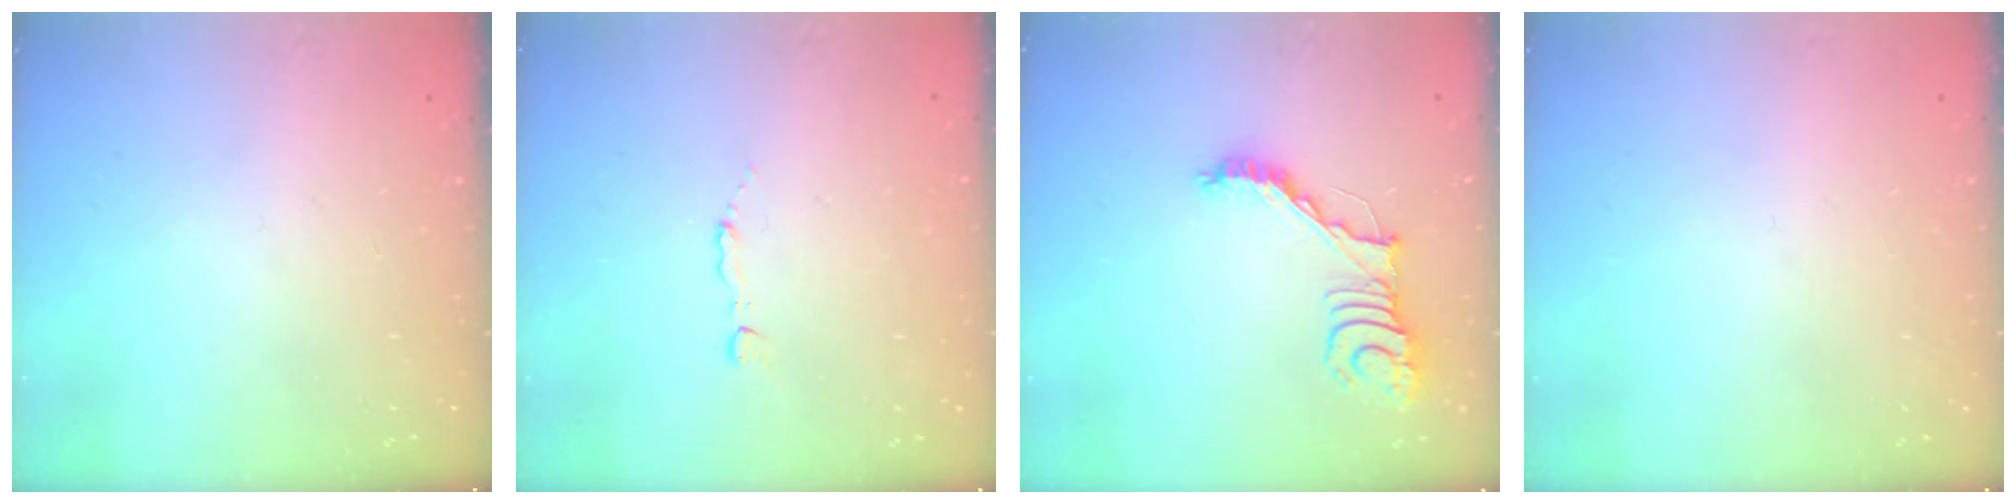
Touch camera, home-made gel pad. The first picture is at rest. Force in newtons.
{"total": 1.2, "press": 1.2, "slide": 0.2}
{"total": 12.8, "press": 12.8, "slide": 0.9}
{"total": 0.0}